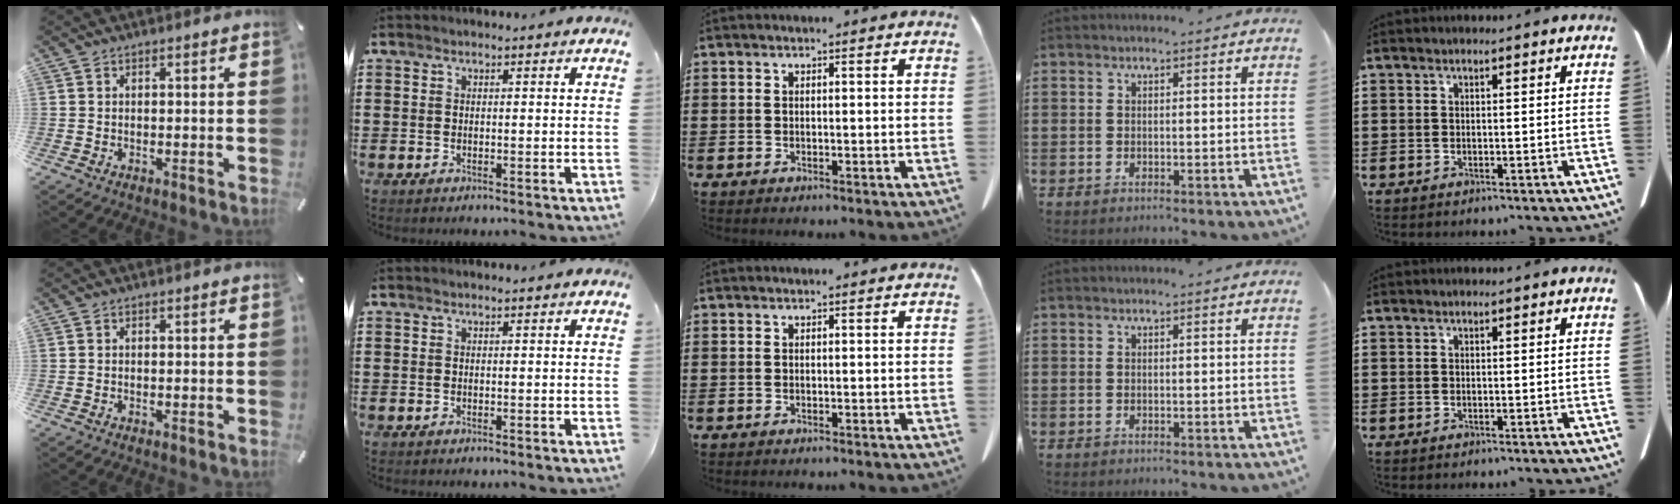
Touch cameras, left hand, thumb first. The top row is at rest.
{}